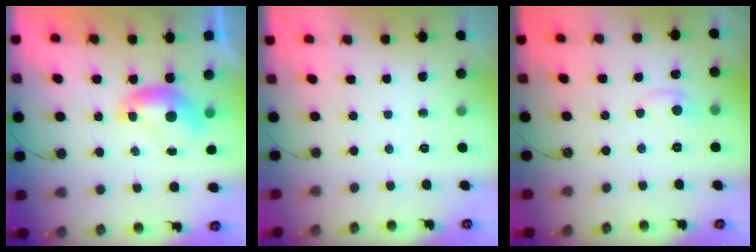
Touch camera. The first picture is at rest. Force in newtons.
{"total": 0.0}
{"total": 1.0, "press": 0.7, "slide": 0.7}